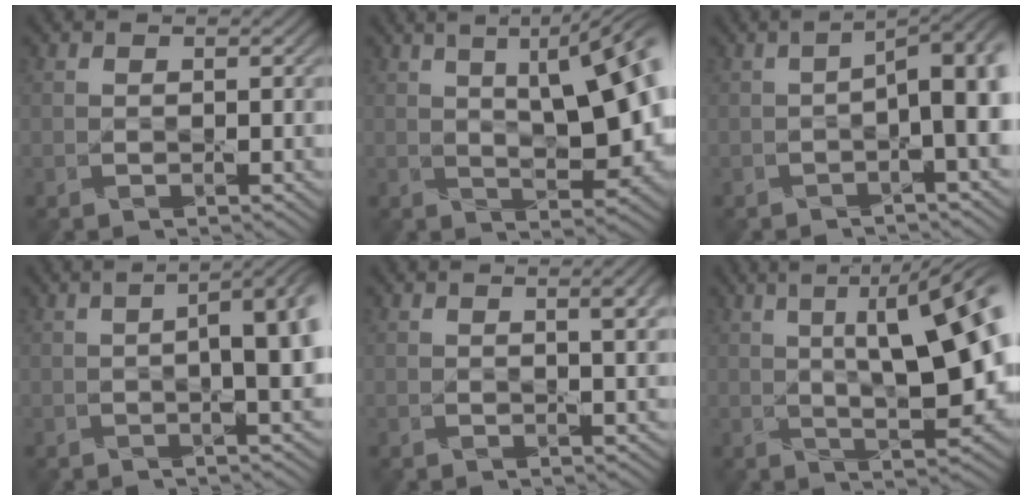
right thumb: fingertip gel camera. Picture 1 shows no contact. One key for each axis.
{"total": 12.8, "fx": 2.0, "fy": 4.6, "fz": 11.8, "tx": -0.139, "ty": 0.027, "tz": 0.015}
{"total": 6.3, "fx": -0.6, "fy": 1.6, "fz": 6.0, "tx": -0.082, "ty": 0.005, "tz": -0.012}
{"total": 7.6, "fx": 0.2, "fy": 2.4, "fz": 7.2, "tx": -0.081, "ty": 0.006, "tz": -0.003}
{"total": 3.0, "fx": 1.2, "fy": 0.7, "fz": 2.6, "tx": -0.035, "ty": 0.004, "tz": 0.018}
{"total": 15.5, "fx": 2.2, "fy": 5.1, "fz": 14.4, "tx": -0.178, "ty": 0.022, "tz": 0.027}